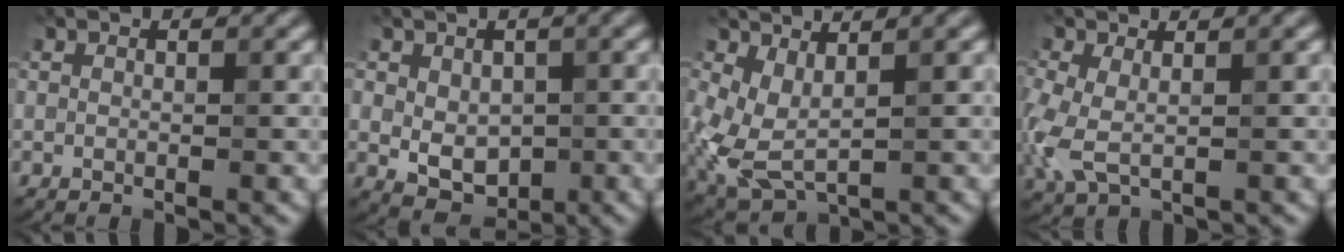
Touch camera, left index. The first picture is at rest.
{"total": 3.0, "force": [-0.5, 2.3, 1.9], "torque": [-0.034, -0.010, -0.005]}
{"total": 3.4, "force": [0.0, 1.7, 2.9], "torque": [-0.083, -0.015, 0.005]}
{"total": 3.0, "force": [-0.6, 1.8, 2.3], "torque": [-0.074, -0.003, -0.017]}